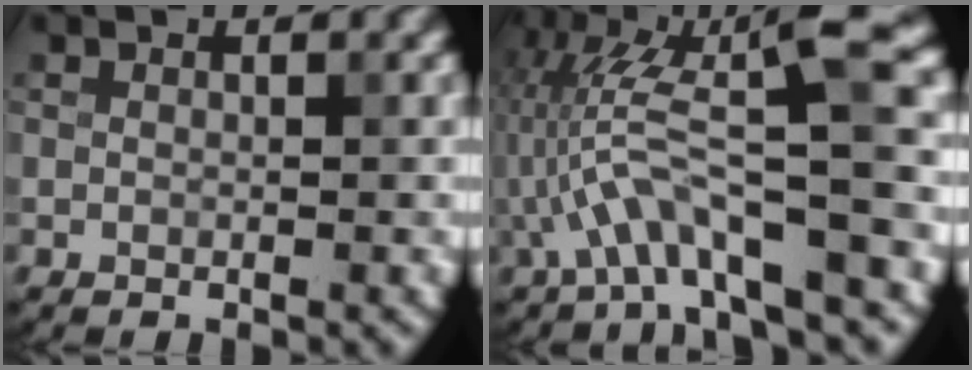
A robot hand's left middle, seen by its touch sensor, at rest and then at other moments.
{"total": 9.2, "force": [-1.7, 2.2, 8.8], "torque": [-0.165, 0.017, -0.033]}